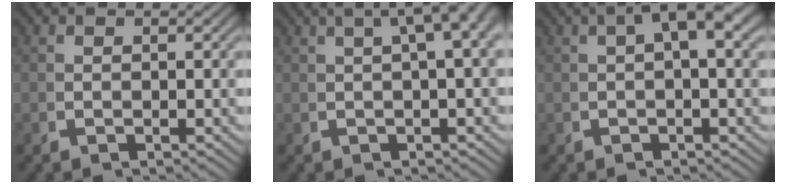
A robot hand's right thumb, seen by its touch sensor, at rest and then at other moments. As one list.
[{"total": 6.6, "force": [2.9, 2.2, 5.5], "torque": [-0.057, 0.037, 0.031]}, {"total": 4.9, "force": [1.6, 1.5, 4.3], "torque": [-0.056, 0.022, 0.017]}]